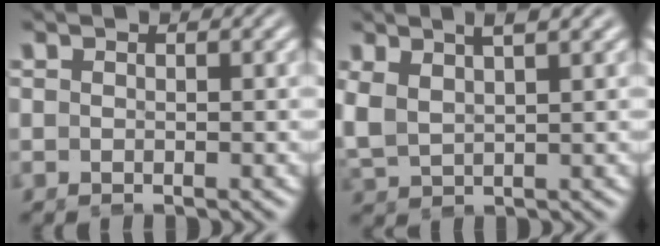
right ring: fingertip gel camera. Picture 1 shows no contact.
{"total": 3.4, "force": [1.6, 1.9, 2.3], "torque": [-0.060, 0.001, 0.035]}